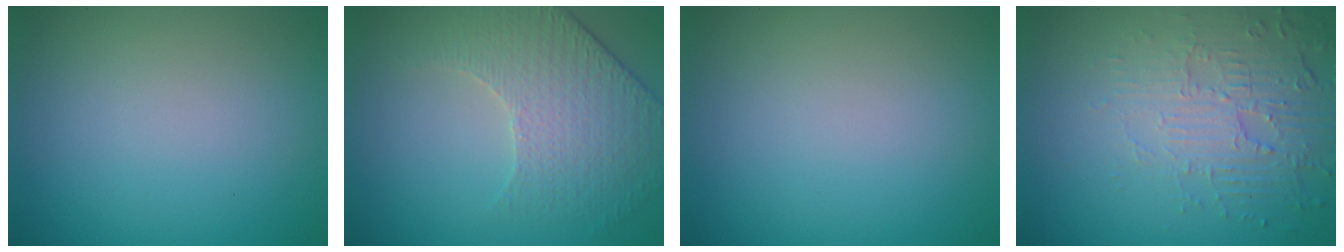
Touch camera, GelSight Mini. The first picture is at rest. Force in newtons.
{"total": 4.3, "press": 3.8, "slide": 2.1}
{"total": 0.0}
{"total": 4.5, "press": 3.3, "slide": 3.1}